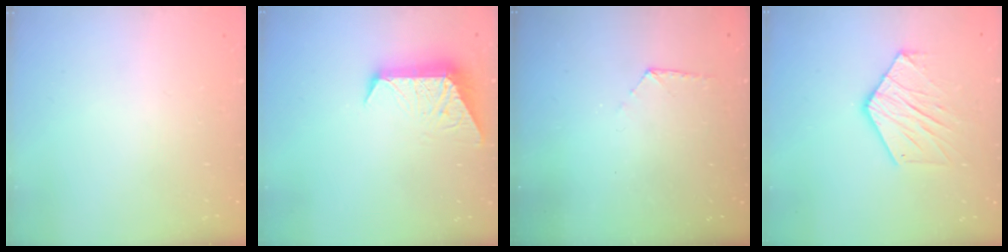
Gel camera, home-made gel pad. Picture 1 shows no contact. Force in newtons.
{"total": 9.1, "press": 9.1, "slide": 0.7}
{"total": 6.7, "press": 6.7, "slide": 0.6}
{"total": 11.7, "press": 11.6, "slide": 1.0}